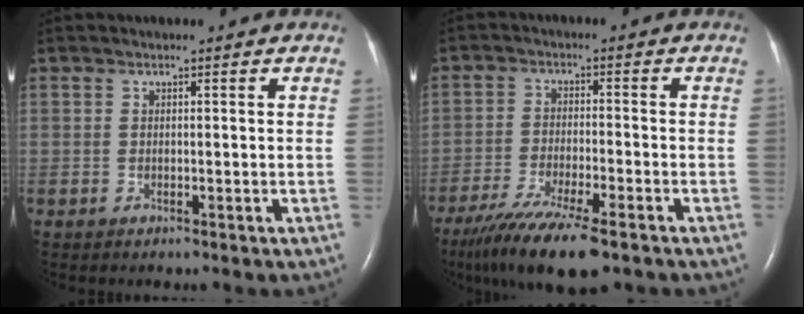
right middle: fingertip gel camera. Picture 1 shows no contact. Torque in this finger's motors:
{"motor_torque": [1.10, -1.04, 0.21, 0.07]}